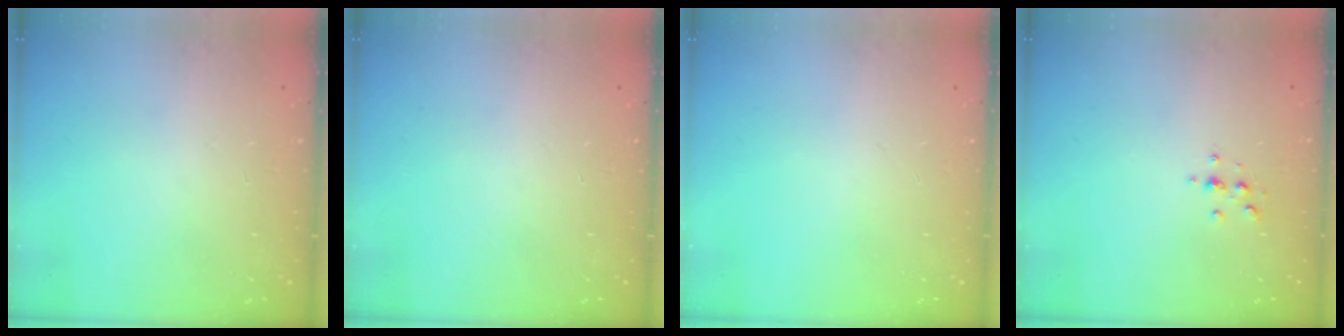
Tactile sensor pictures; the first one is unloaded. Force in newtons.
{"total": 0.0}
{"total": 0.0}
{"total": 2.3, "press": 2.3, "slide": 0.2}